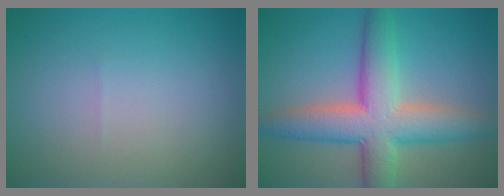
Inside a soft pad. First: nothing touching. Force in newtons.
{"total": 8.0, "press": 8.0, "slide": 0.7}